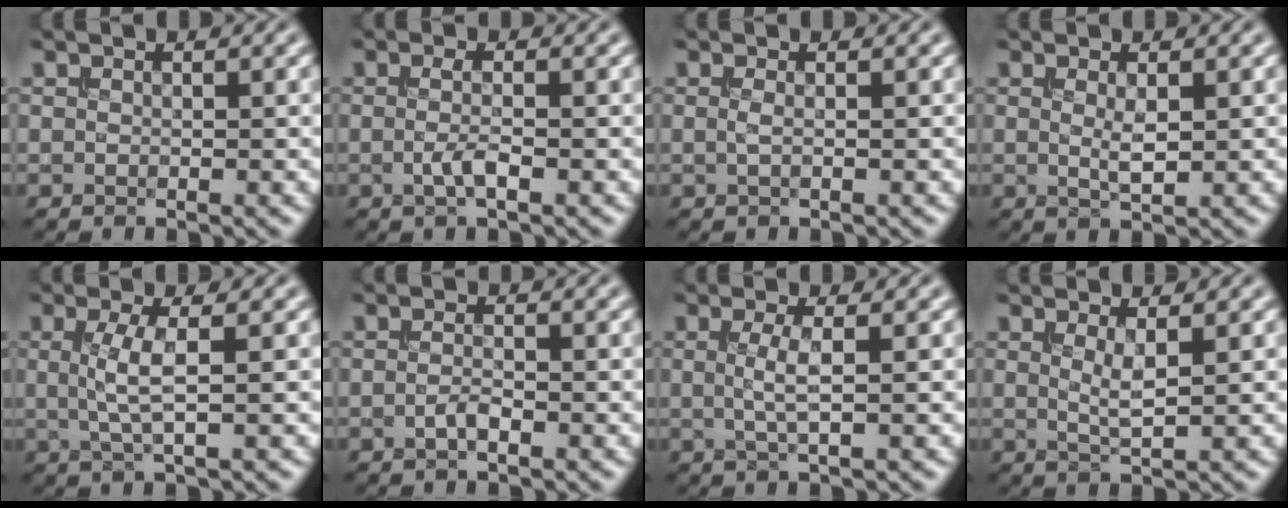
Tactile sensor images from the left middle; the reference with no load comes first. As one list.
[{"total": 1.6, "force": [-0.4, 0.2, 1.6], "torque": [-0.036, 0.000, -0.009]}, {"total": 0.6, "force": [-0.1, 0.0, 0.6], "torque": [-0.017, 0.001, -0.001]}, {"total": 1.5, "force": [0.2, 0.2, 1.5], "torque": [-0.029, -0.004, 0.008]}, {"total": 2.9, "force": [0.2, 0.5, 2.8], "torque": [-0.063, 0.000, 0.004]}, {"total": 1.1, "force": [-0.6, 0.1, 0.9], "torque": [-0.021, 0.000, -0.013]}, {"total": 2.1, "force": [0.0, 0.3, 2.1], "torque": [-0.044, 0.000, 0.000]}, {"total": 1.8, "force": [0.6, 0.2, 1.7], "torque": [-0.032, -0.006, 0.012]}]